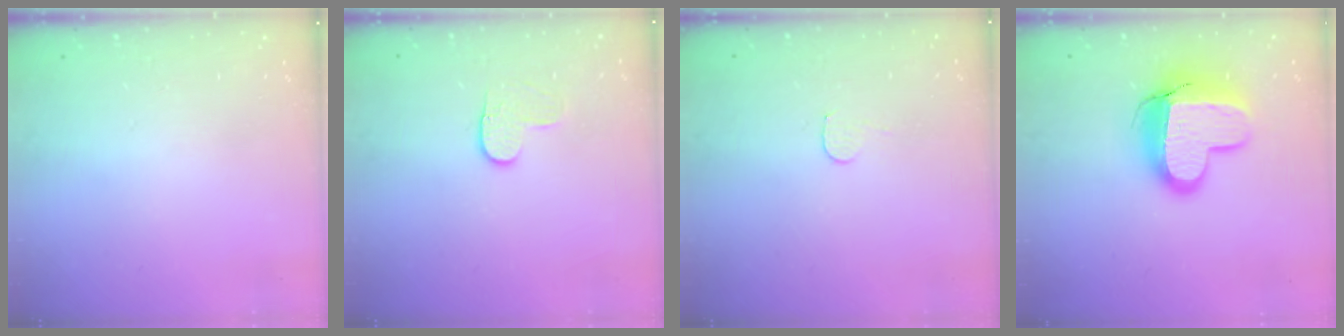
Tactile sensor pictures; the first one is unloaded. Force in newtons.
{"total": 3.8, "press": 3.8, "slide": 0.4}
{"total": 3.5, "press": 3.5, "slide": 0.3}
{"total": 14.1, "press": 14.1, "slide": 1.1}